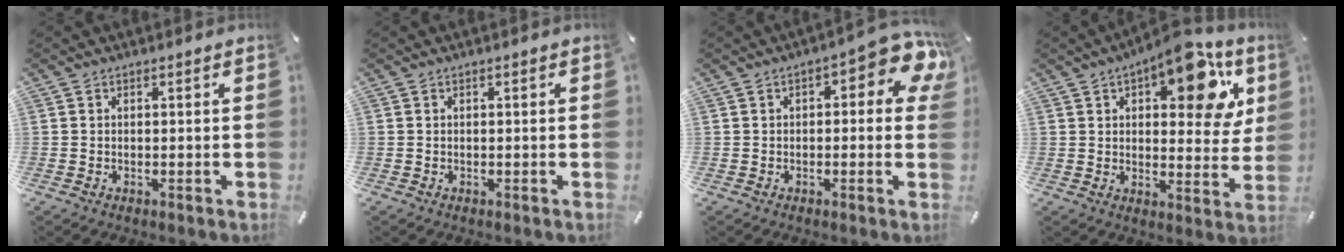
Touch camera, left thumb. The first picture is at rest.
{"total": 0.0}
{"total": 8.4, "force": [2.0, 3.4, 7.3], "torque": [-0.089, -0.019, 0.028]}
{"total": 15.6, "force": [7.8, 7.1, 11.5], "torque": [-0.143, -0.037, 0.124]}